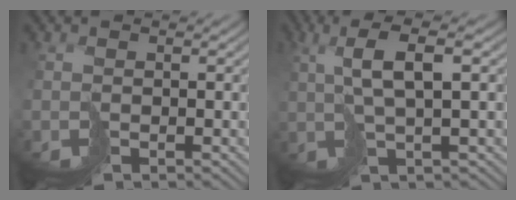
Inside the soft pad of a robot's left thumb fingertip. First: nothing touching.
{"total": 6.4, "force": [2.2, 1.3, 5.9], "torque": [-0.106, 0.022, 0.040]}